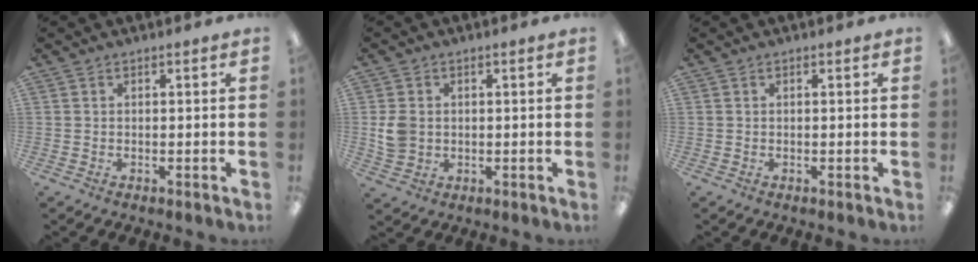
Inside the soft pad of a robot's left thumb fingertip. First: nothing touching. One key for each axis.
{"total": 5.2, "fx": 0.5, "fy": 4.5, "fz": 2.6, "tx": -0.049, "ty": 0.006, "tz": 0.013}
{"total": 0.0}